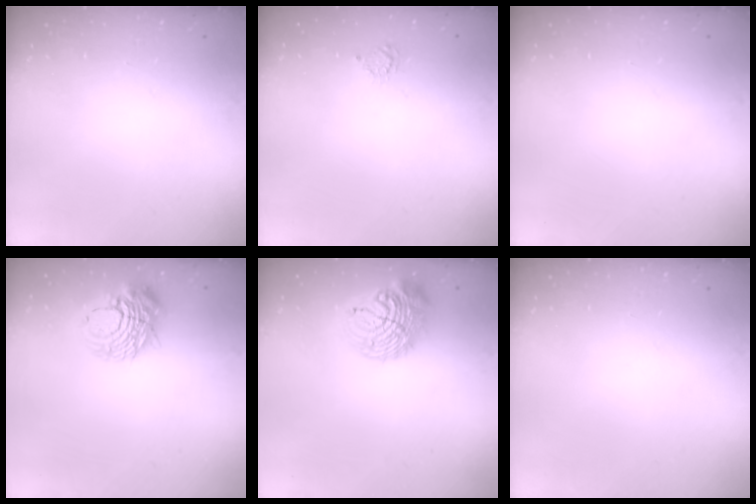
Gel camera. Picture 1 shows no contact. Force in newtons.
{"total": 3.9, "press": 3.8, "slide": 0.4}
{"total": 0.0}
{"total": 14.0, "press": 14.0, "slide": 1.3}
{"total": 16.6, "press": 16.5, "slide": 2.4}
{"total": 0.0}